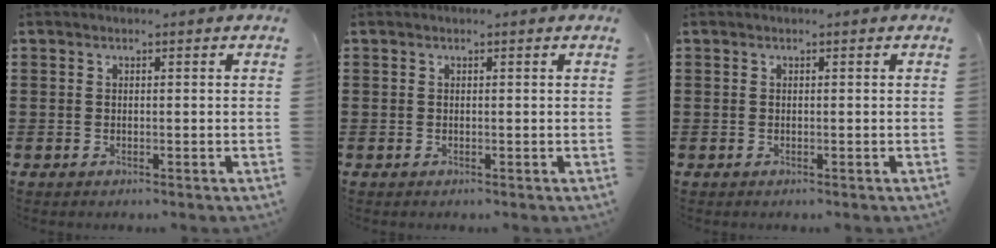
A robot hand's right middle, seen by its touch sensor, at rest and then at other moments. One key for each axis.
{"total": 0.0}
{"total": 0.0}